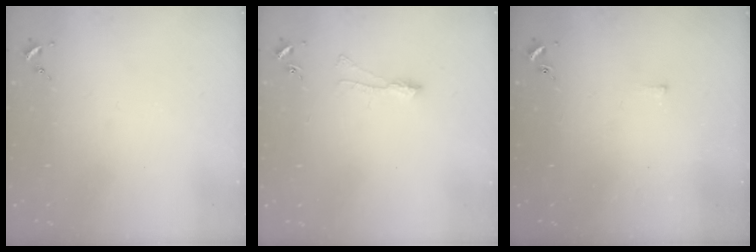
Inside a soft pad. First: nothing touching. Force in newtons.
{"total": 6.5, "press": 6.5, "slide": 0.6}
{"total": 1.6, "press": 1.6, "slide": 0.2}